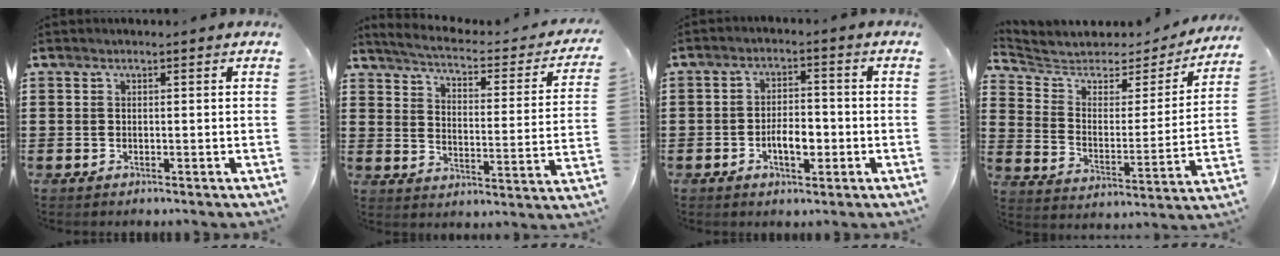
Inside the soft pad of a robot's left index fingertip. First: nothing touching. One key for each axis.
{"total": 3.2, "fx": 2.9, "fy": 0.0, "fz": 1.4, "tx": -0.047, "ty": -0.028, "tz": 0.039}
{"total": 4.7, "fx": -1.5, "fy": 2.2, "fz": 3.9, "tx": -0.061, "ty": 0.004, "tz": -0.028}
{"total": 4.8, "fx": 4.1, "fy": 2.0, "fz": 1.4, "tx": -0.057, "ty": -0.030, "tz": 0.063}